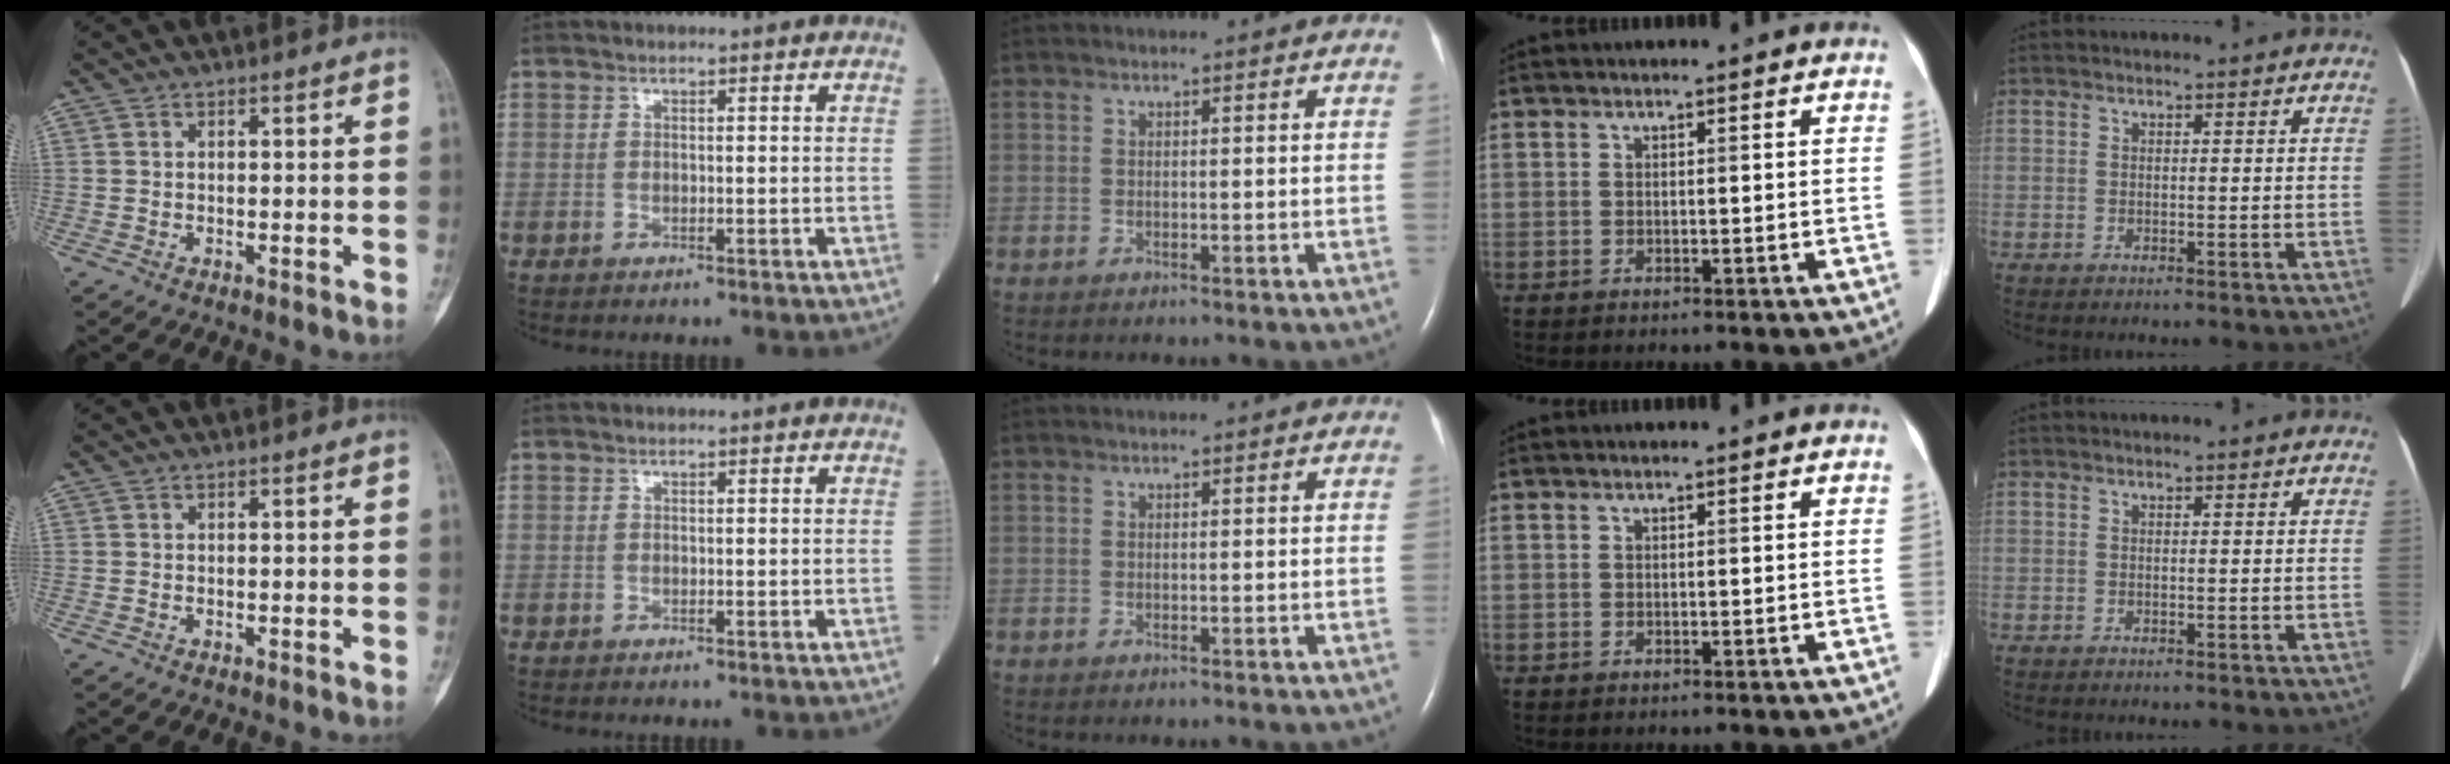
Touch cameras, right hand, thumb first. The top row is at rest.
{}